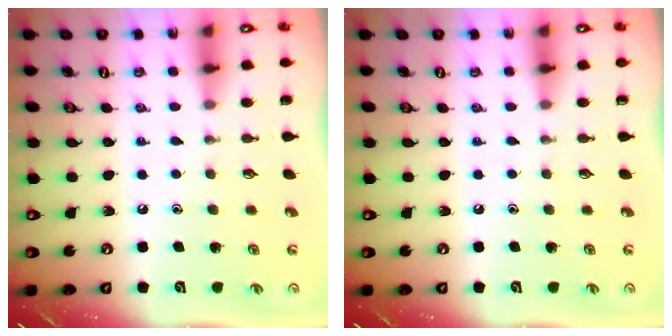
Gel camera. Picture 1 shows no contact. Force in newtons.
{"total": 0.0}